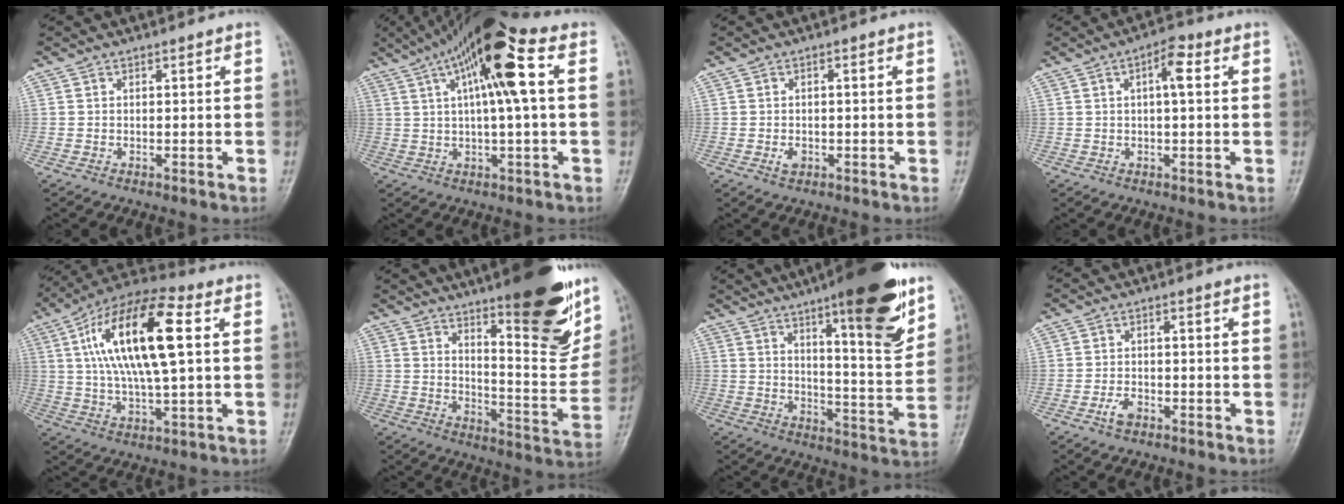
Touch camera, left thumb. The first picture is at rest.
{"total": 14.9, "force": [4.3, 3.0, 14.0], "torque": [-0.250, 0.029, 0.061]}
{"total": 1.5, "force": [-0.6, 1.0, 1.0], "torque": [-0.013, 0.004, -0.009]}
{"total": 4.7, "force": [1.2, 1.6, 4.2], "torque": [-0.065, 0.012, 0.014]}
{"total": 19.6, "force": [4.5, 6.7, 17.9], "torque": [-0.331, 0.015, 0.072]}
{"total": 21.7, "force": [13.4, 5.7, 16.1], "torque": [-0.172, -0.081, 0.197]}
{"total": 19.3, "force": [11.3, 4.1, 15.0], "torque": [-0.181, -0.062, 0.168]}
{"total": 2.8, "force": [-1.6, 1.5, 1.8], "torque": [-0.034, 0.012, -0.029]}